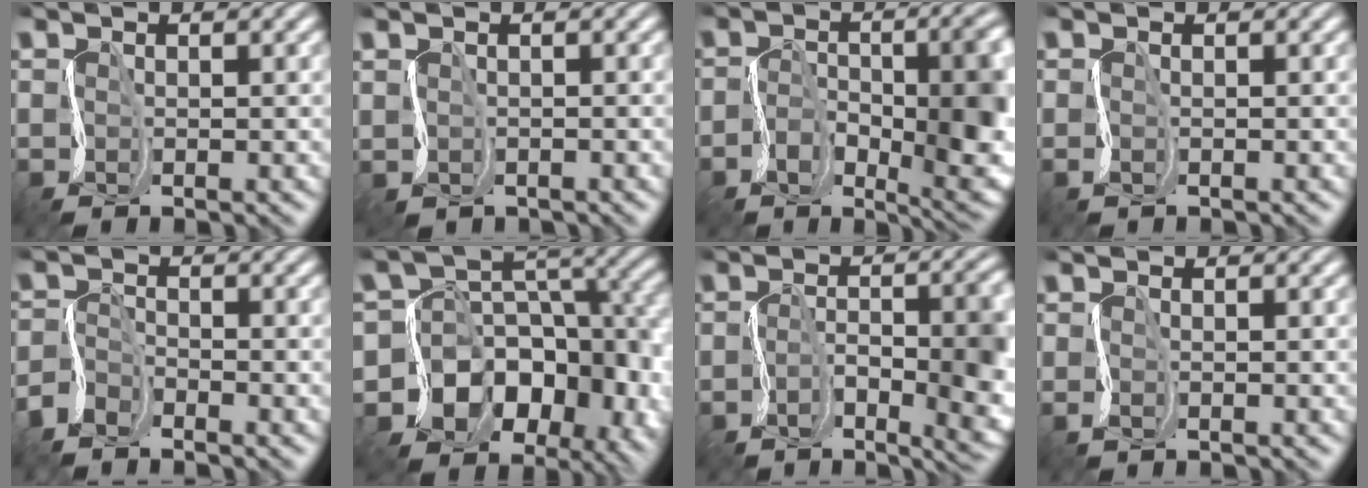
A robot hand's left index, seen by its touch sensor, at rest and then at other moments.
{"total": 0.6, "force": [0.3, 0.3, -0.5], "torque": [0.009, -0.001, 0.010]}
{"total": 12.1, "force": [-2.9, 5.8, 10.2], "torque": [-0.148, -0.016, -0.041]}
{"total": 0.0}
{"total": 2.6, "force": [-2.2, 1.0, 0.8], "torque": [-0.020, 0.001, -0.055]}
{"total": 14.6, "force": [-6.3, 11.5, 6.4], "torque": [-0.096, 0.000, -0.103]}
{"total": 9.4, "force": [-2.5, 3.7, 8.2], "torque": [-0.118, -0.008, -0.034]}
{"total": 0.0}